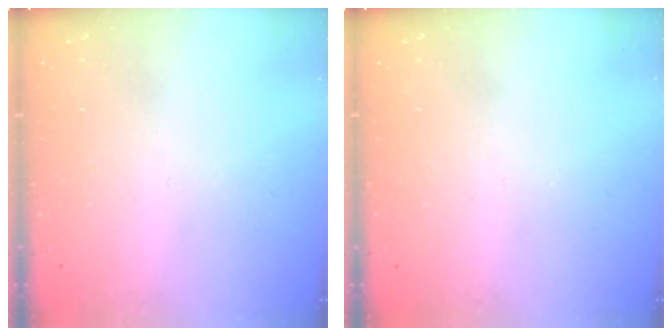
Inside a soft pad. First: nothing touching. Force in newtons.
{"total": 0.0}